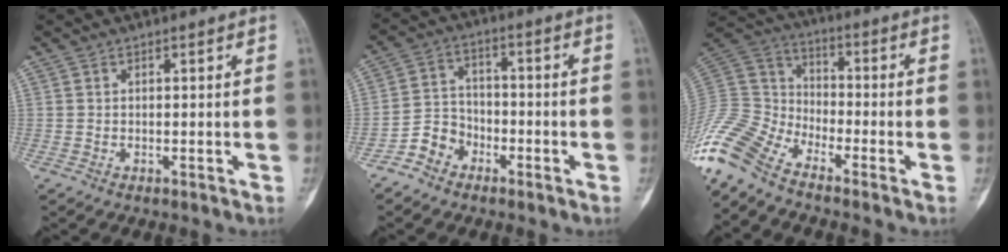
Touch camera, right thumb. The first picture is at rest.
{"total": 5.4, "force": [-4.0, 3.6, 0.4], "torque": [0.019, 0.041, -0.085]}
{"total": 14.8, "force": [-11.7, 6.2, 6.6], "torque": [-0.145, 0.060, -0.243]}